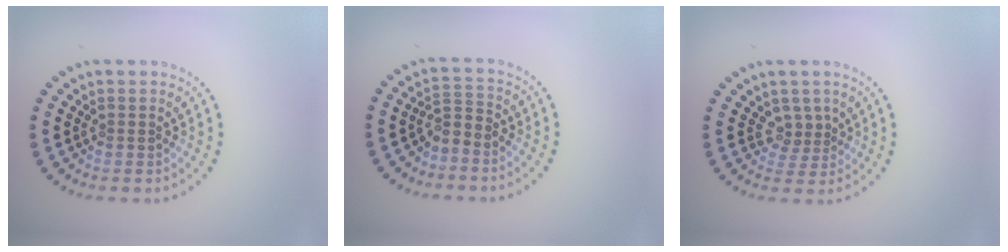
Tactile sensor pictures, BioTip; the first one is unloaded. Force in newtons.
{"total": 2.1, "press": 1.4, "slide": 1.5}
{"total": 1.8, "press": 1.1, "slide": 1.4}